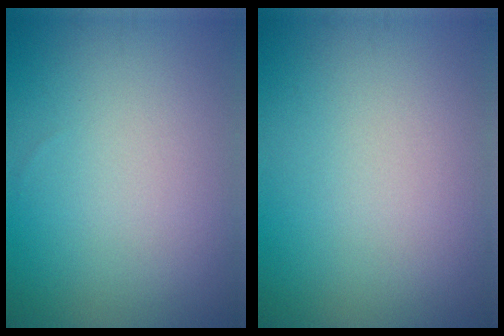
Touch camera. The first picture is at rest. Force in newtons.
{"total": 0.0}